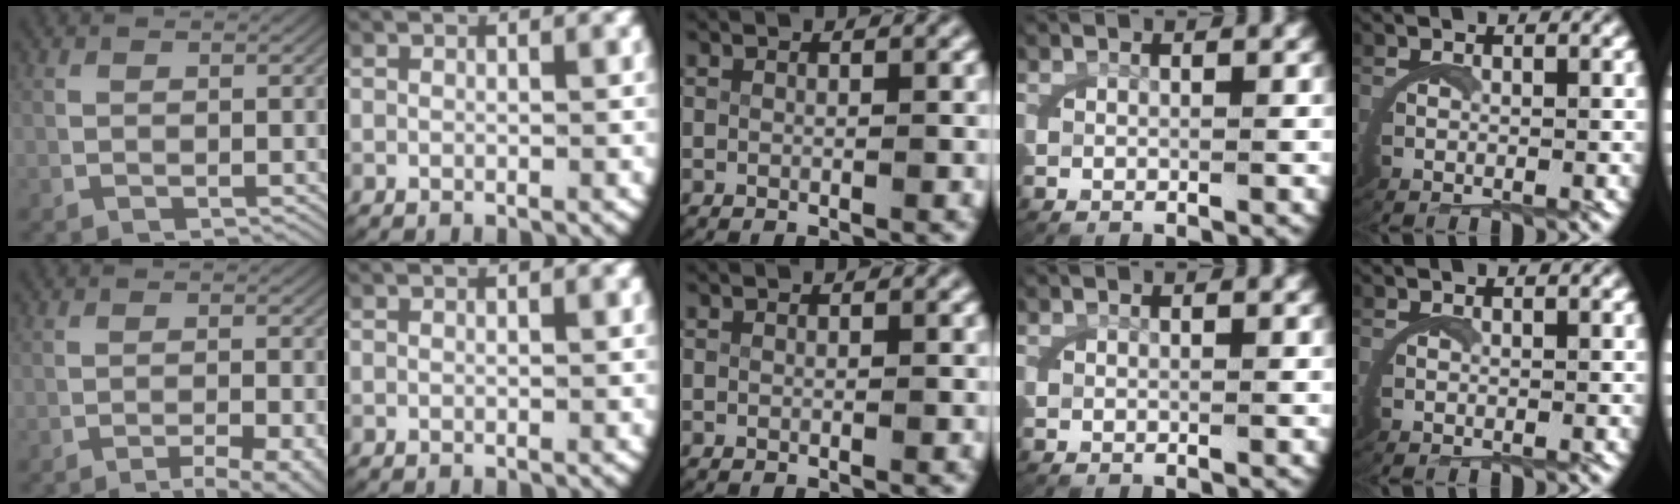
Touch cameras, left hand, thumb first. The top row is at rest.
{"thumb": {"total": 4.9, "force": [-3.4, 1.3, 3.2], "torque": [-0.041, -0.010, -0.050]}}